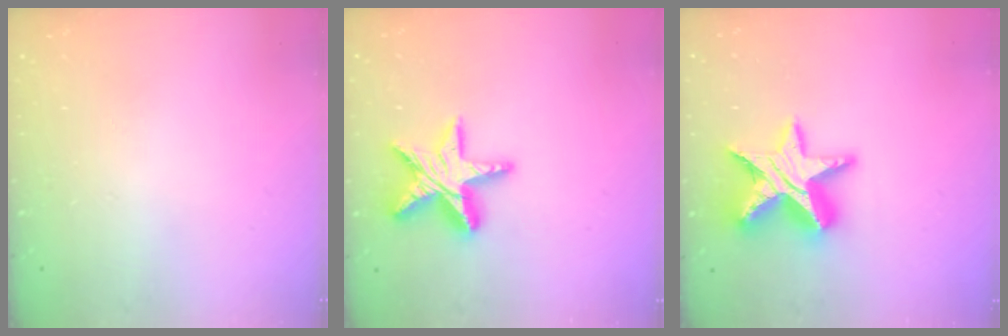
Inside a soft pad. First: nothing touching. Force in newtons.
{"total": 16.1, "press": 16.0, "slide": 1.3}
{"total": 18.5, "press": 18.4, "slide": 1.4}